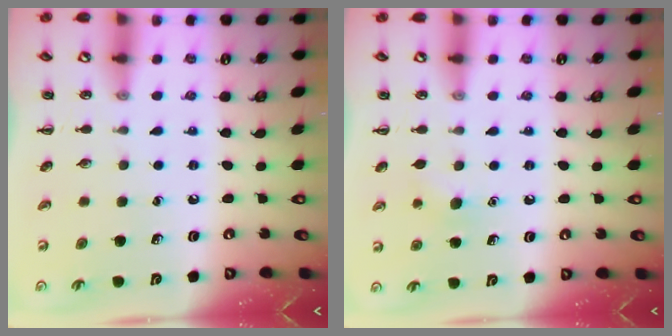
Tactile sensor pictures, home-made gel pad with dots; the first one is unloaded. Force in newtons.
{"total": 5.6, "press": 5.4, "slide": 1.4}